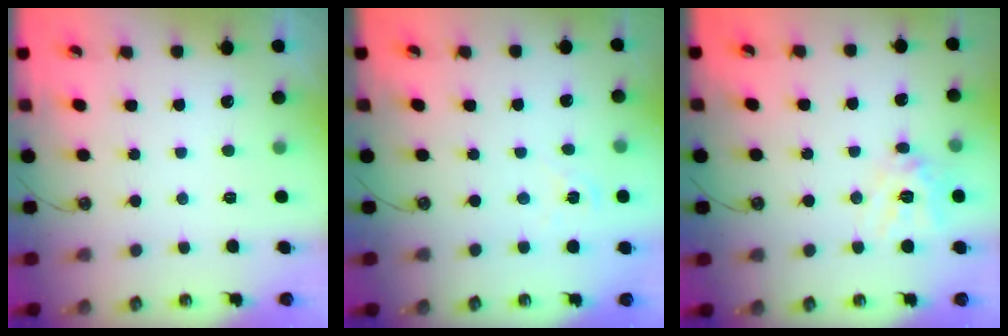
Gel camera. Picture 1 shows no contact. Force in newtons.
{"total": 1.3, "press": 1.3, "slide": 0.2}
{"total": 11.4, "press": 11.3, "slide": 1.5}